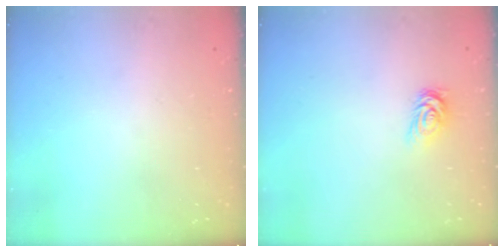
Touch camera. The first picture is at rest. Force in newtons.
{"total": 3.2, "press": 3.1, "slide": 0.5}